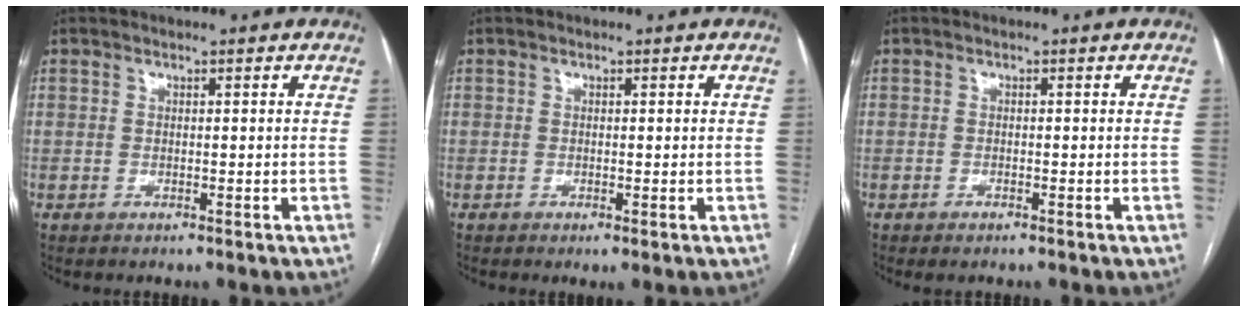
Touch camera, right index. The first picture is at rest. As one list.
[{"total": 0.7, "force": [-0.1, 0.1, 0.6], "torque": [-0.016, -0.004, 0.000]}, {"total": 0.8, "force": [-0.6, 0.1, 0.4], "torque": [-0.013, -0.003, -0.008]}]